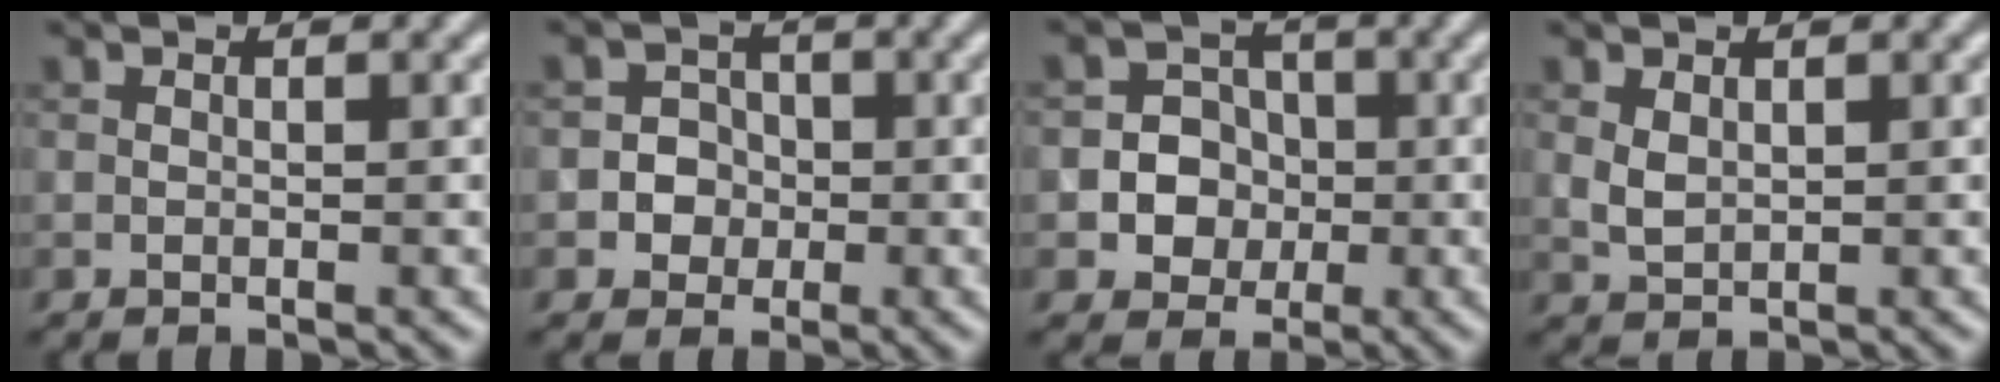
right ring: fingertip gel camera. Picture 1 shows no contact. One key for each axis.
{"total": 2.8, "fx": -0.5, "fy": 2.7, "fz": 0.6, "tx": 0.016, "ty": 0.003, "tz": -0.027}
{"total": 4.9, "fx": -0.9, "fy": 4.6, "fz": 1.3, "tx": -0.002, "ty": 0.017, "tz": -0.035}
{"total": 1.4, "fx": 0.6, "fy": 0.8, "fz": 0.9, "tx": -0.024, "ty": -0.002, "tz": 0.019}